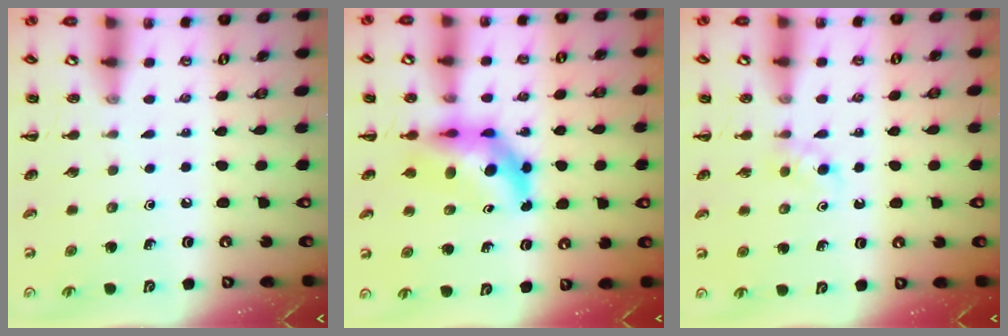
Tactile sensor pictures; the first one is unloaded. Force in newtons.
{"total": 6.2, "press": 5.9, "slide": 2.0}
{"total": 2.9, "press": 2.6, "slide": 1.1}